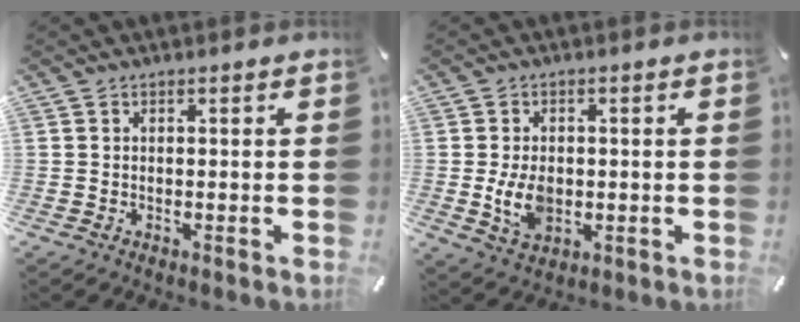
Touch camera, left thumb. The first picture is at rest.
{"total": 7.2, "force": [-0.7, 5.0, 5.1], "torque": [-0.114, -0.004, -0.015]}